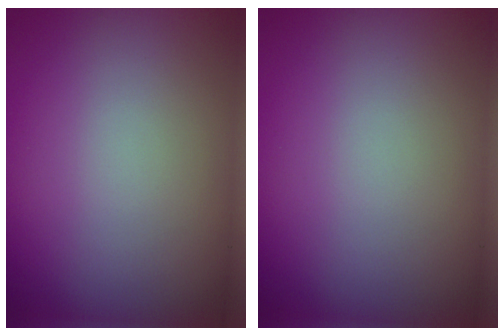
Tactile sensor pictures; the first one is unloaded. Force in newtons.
{"total": 0.0}